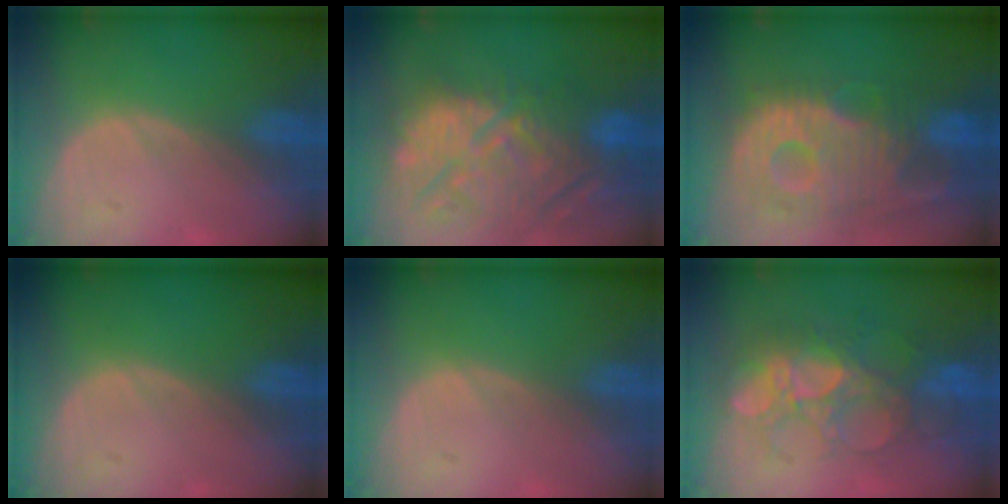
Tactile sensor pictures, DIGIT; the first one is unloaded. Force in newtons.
{"total": 14.5, "press": 12.7, "slide": 7.0}
{"total": 13.0, "press": 11.3, "slide": 6.3}
{"total": 0.0}
{"total": 0.0}
{"total": 9.0, "press": 8.8, "slide": 1.7}